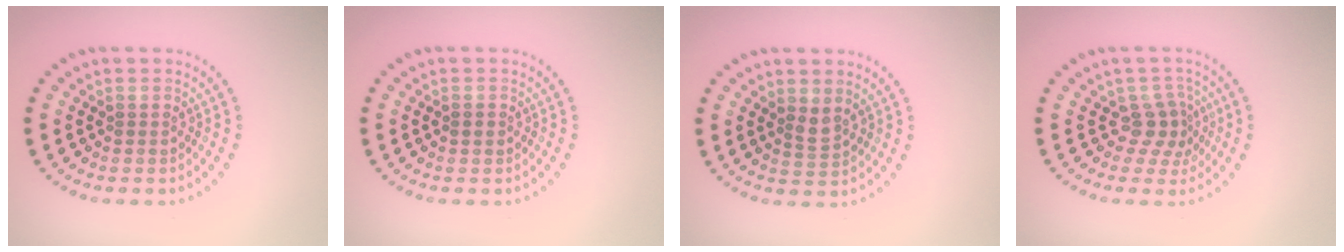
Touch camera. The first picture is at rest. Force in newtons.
{"total": 0.8, "press": 0.8, "slide": 0.1}
{"total": 1.3, "press": 1.1, "slide": 0.7}
{"total": 2.5, "press": 1.8, "slide": 1.8}